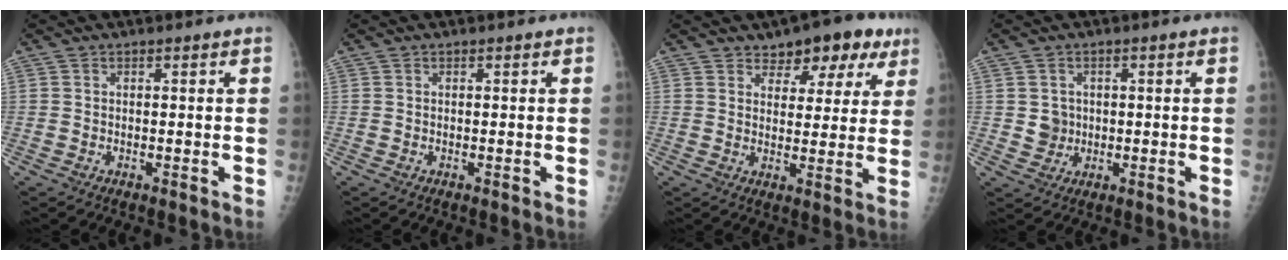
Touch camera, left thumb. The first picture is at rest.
{"total": 0.0}
{"total": 9.3, "force": [6.0, 5.4, 4.7], "torque": [-0.015, -0.022, 0.076]}
{"total": 3.4, "force": [0.0, 3.4, 0.7], "torque": [0.009, 0.004, 0.003]}